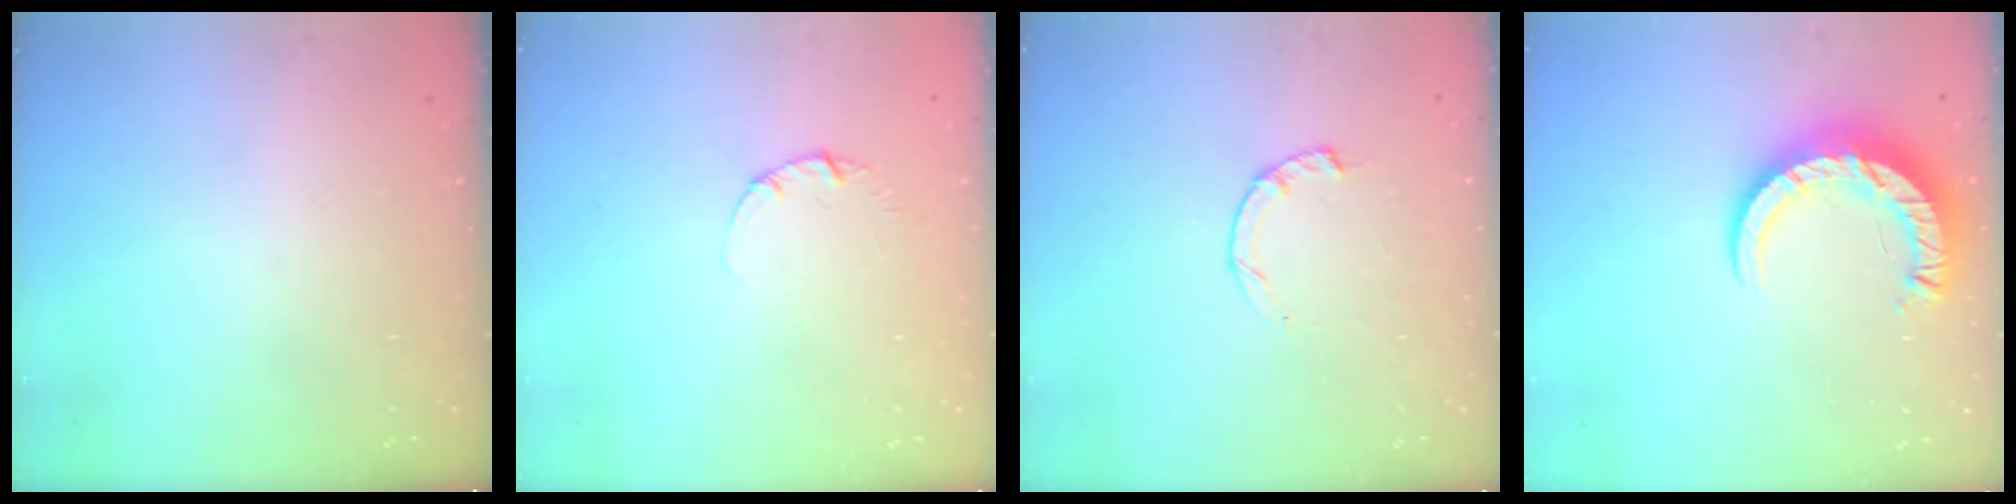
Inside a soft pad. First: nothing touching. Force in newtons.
{"total": 1.3, "press": 1.3, "slide": 0.2}
{"total": 2.3, "press": 2.3, "slide": 0.4}
{"total": 10.7, "press": 10.6, "slide": 1.1}